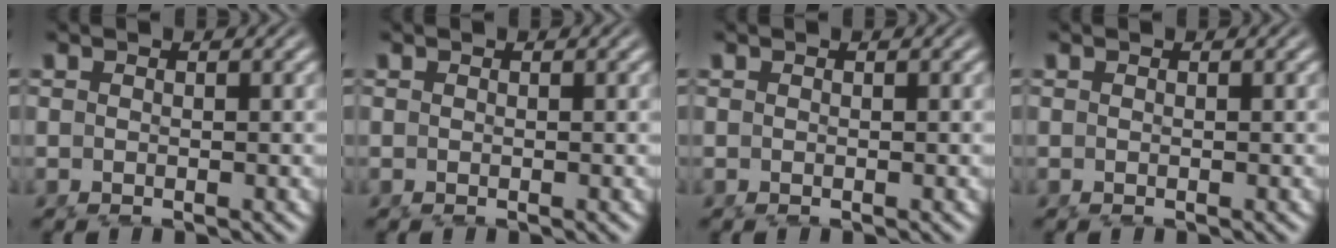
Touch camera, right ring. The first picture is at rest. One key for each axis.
{"total": 0.0}
{"total": 0.0}
{"total": 0.0}